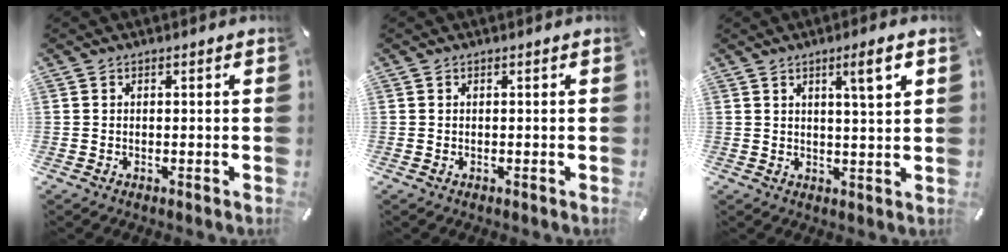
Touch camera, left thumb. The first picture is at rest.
{"total": 0.0}
{"total": 6.1, "force": [2.9, 0.6, 5.3], "torque": [-0.085, -0.009, 0.041]}